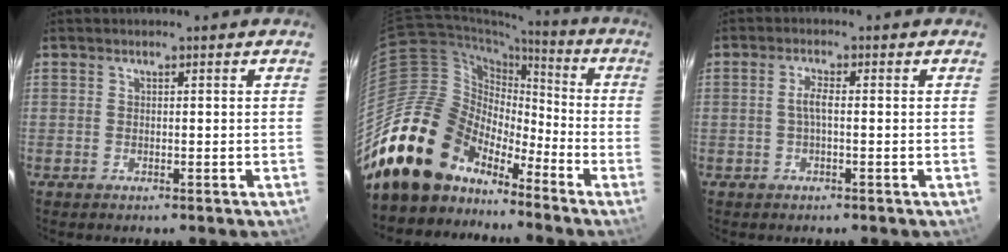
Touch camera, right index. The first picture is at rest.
{"total": 19.9, "force": [-14.7, 11.5, 6.9], "torque": [-0.146, 0.026, -0.259]}
{"total": 2.3, "force": [-0.3, 0.4, 2.2], "torque": [-0.046, 0.005, -0.006]}